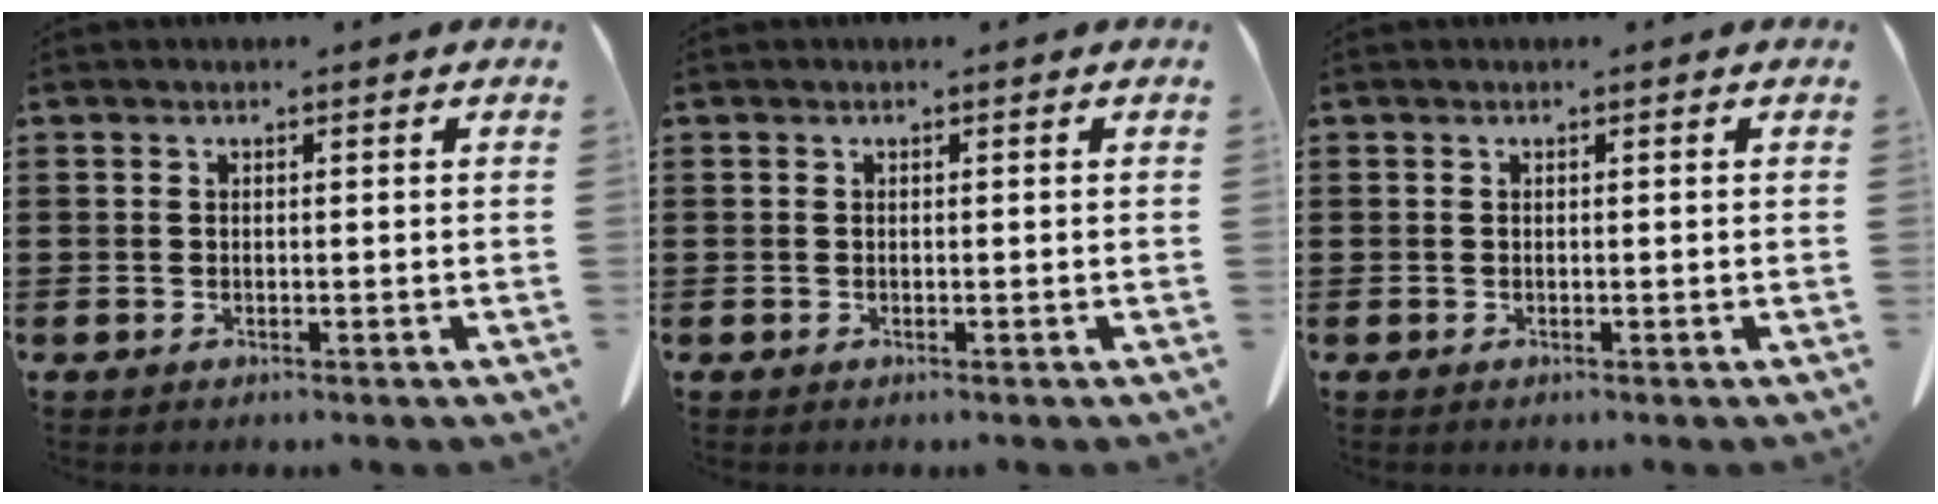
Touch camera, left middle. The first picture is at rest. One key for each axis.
{"total": 0.0}
{"total": 0.0}